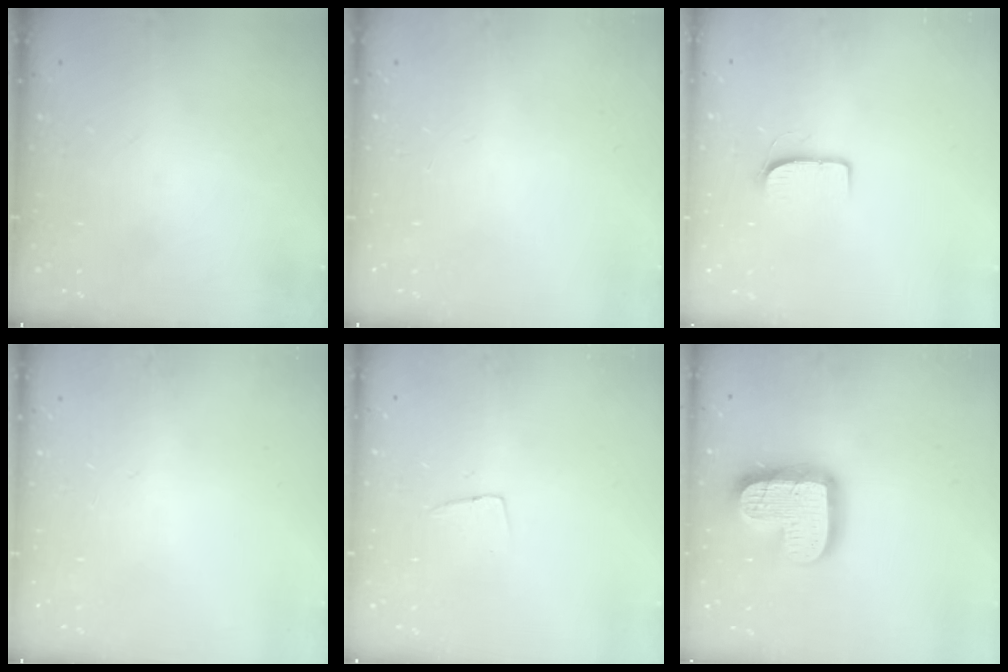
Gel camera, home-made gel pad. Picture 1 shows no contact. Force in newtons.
{"total": 0.0}
{"total": 7.0, "press": 7.0, "slide": 0.5}
{"total": 0.0}
{"total": 4.5, "press": 4.4, "slide": 0.3}
{"total": 17.7, "press": 17.7, "slide": 1.5}